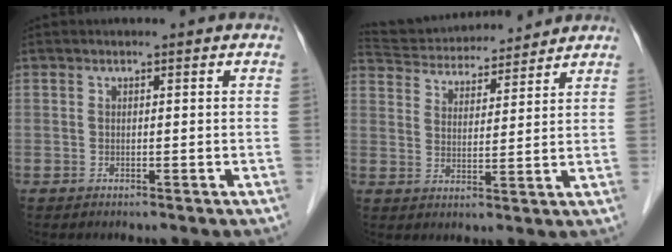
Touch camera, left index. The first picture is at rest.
{"total": 14.1, "force": [13.3, 2.8, 3.7], "torque": [-0.070, 0.029, 0.216]}